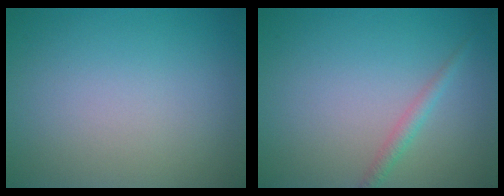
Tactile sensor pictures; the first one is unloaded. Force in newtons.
{"total": 1.4, "press": 1.4, "slide": 0.0}